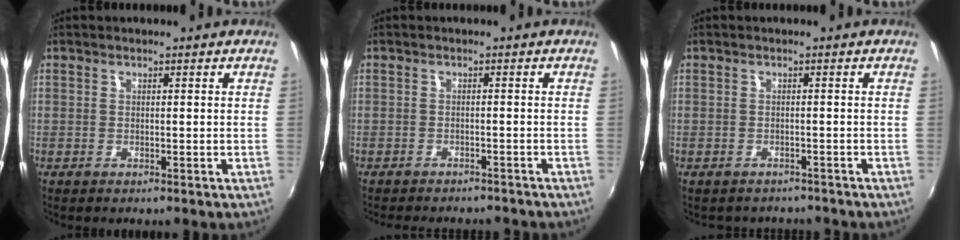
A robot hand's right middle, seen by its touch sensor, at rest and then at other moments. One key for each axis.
{"total": 6.2, "fx": -5.5, "fy": 2.2, "fz": 1.9, "tx": -0.049, "ty": -0.007, "tz": -0.075}
{"total": 3.5, "fx": -3.1, "fy": 1.6, "fz": 0.5, "tx": -0.013, "ty": -0.010, "tz": -0.041}